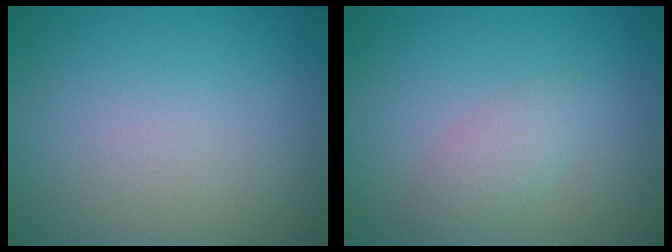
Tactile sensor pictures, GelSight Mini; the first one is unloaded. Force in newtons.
{"total": 2.0, "press": 2.0, "slide": 0.1}